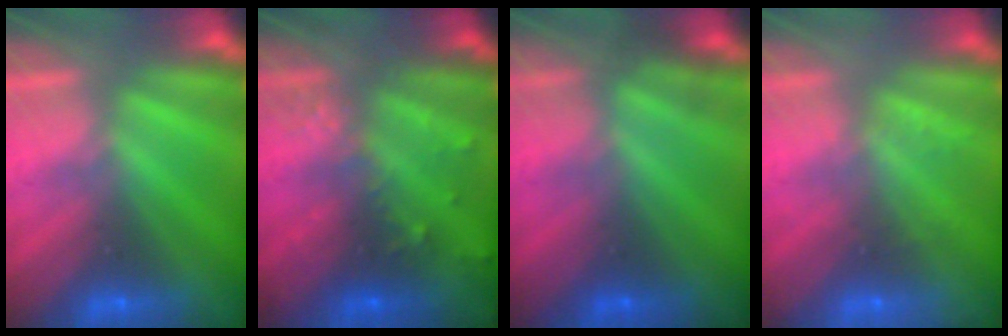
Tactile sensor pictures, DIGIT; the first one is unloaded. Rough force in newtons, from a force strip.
{"total": 5.7}
{"total": 4.7}
{"total": 2.2}